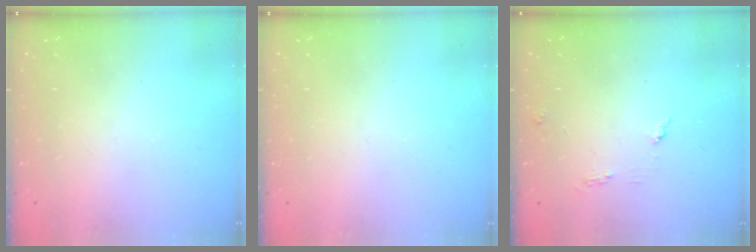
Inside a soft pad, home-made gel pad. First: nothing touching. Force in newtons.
{"total": 0.0}
{"total": 3.9, "press": 3.9, "slide": 0.3}